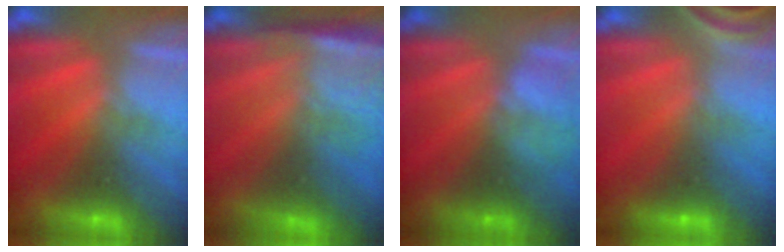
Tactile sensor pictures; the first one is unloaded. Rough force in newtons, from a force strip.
{"total": 9.8}
{"total": 2.4}
{"total": 7.4}